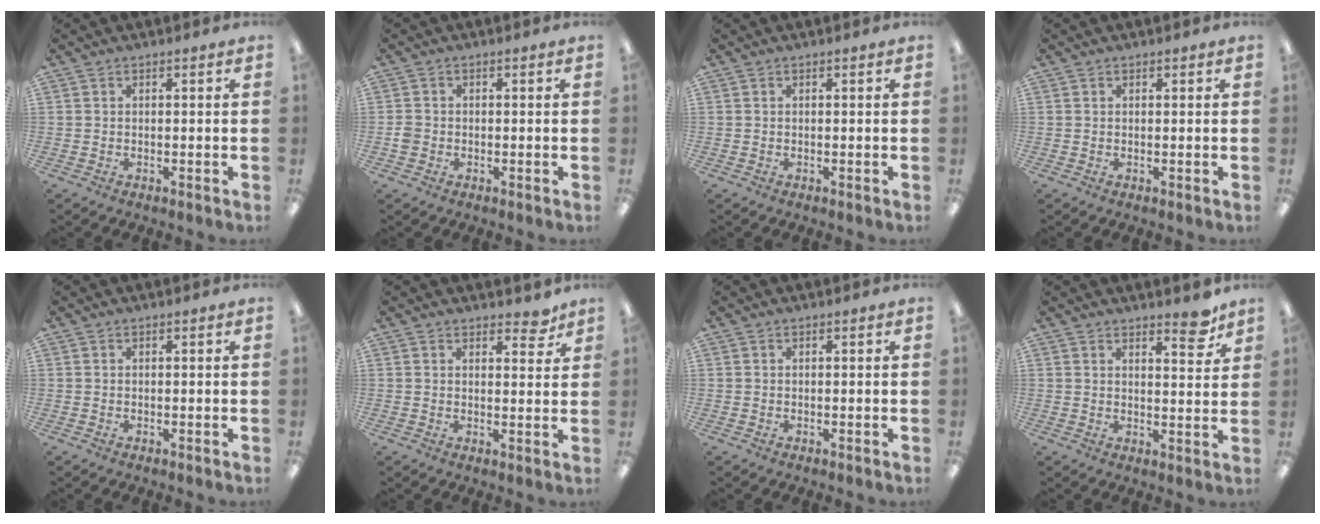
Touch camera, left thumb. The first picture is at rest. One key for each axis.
{"total": 2.0, "fx": -0.7, "fy": 1.8, "fz": 0.7, "tx": -0.010, "ty": 0.005, "tz": -0.014}
{"total": 0.0}
{"total": 0.5, "fx": 0.4, "fy": 0.3, "fz": 0.0, "tx": 0.000, "ty": 0.002, "tz": 0.007}
{"total": 0.0}
{"total": 4.2, "fx": 3.5, "fy": 1.8, "fz": 1.6, "tx": -0.005, "ty": -0.020, "tz": 0.058}
{"total": 0.0}
{"total": 6.0, "fx": 4.8, "fy": 1.9, "fz": 2.9, "tx": -0.021, "ty": -0.034, "tz": 0.077}